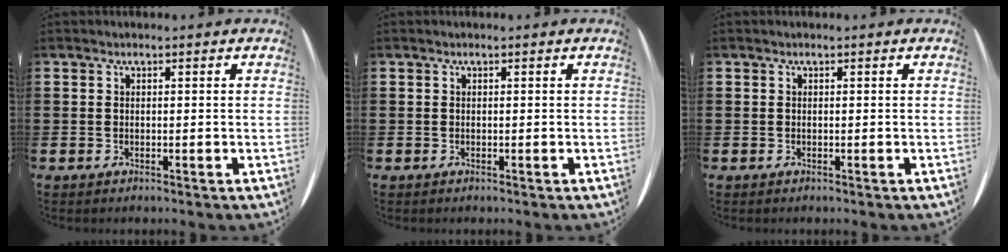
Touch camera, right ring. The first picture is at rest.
{"total": 0.0}
{"total": 0.0}